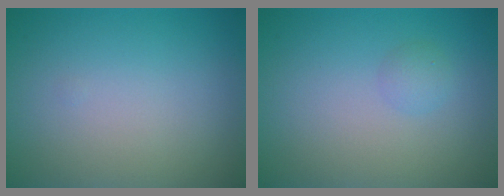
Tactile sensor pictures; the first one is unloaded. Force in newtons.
{"total": 1.0, "press": 1.0, "slide": 0.0}